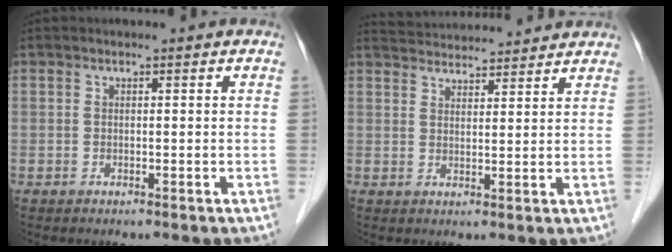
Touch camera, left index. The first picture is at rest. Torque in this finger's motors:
{"motor_torque": [-0.82, -1.32, 0.04, 0.00]}